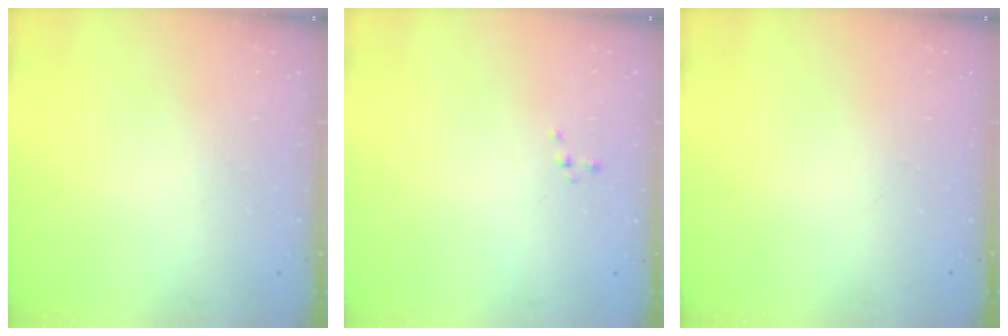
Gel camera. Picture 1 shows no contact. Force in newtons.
{"total": 0.0}
{"total": 0.0}